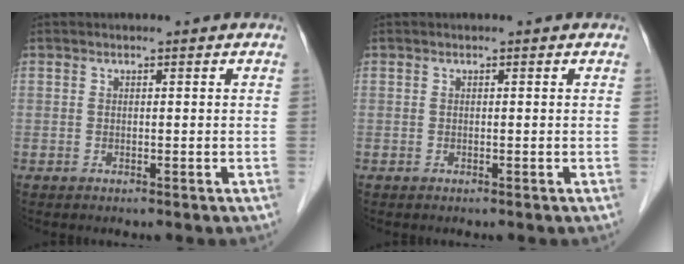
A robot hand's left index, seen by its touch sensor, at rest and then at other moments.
{"total": 0.0}